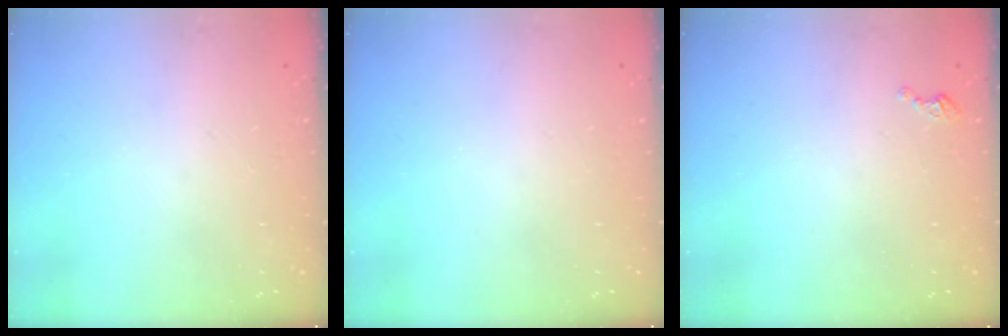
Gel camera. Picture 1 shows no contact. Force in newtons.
{"total": 0.0}
{"total": 2.3, "press": 2.3, "slide": 0.3}